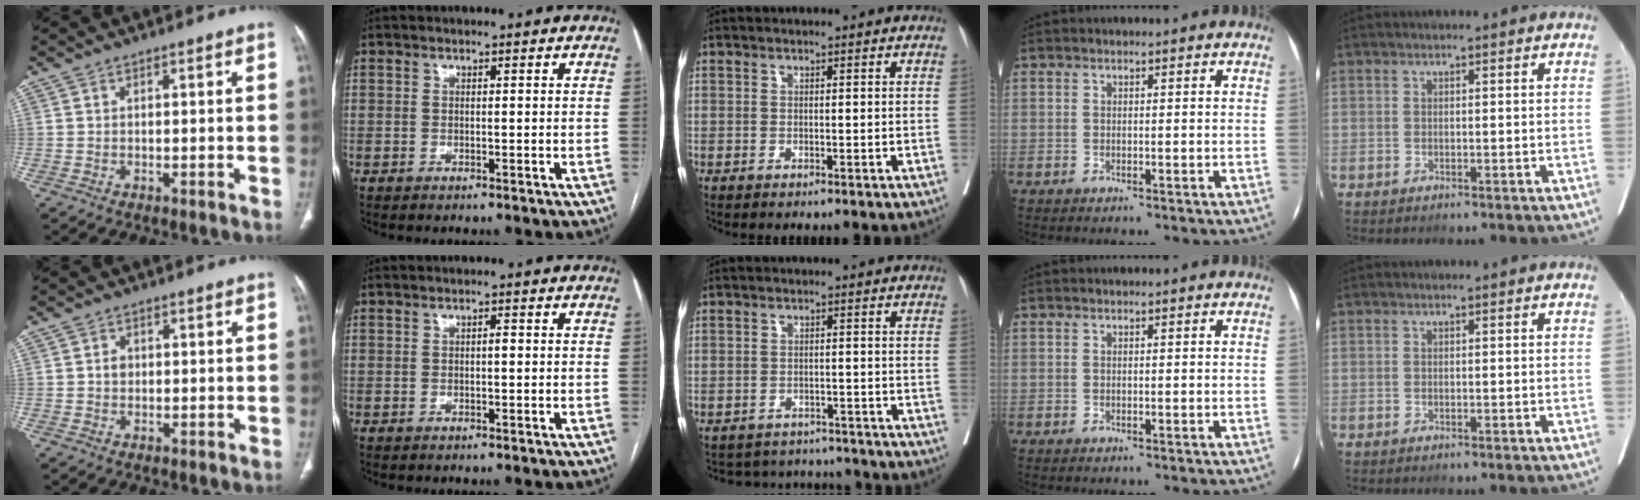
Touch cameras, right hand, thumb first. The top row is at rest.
{"thumb": {"total": 1.6, "force": [0.1, 1.4, 0.9], "torque": [-0.008, 0.004, 0.001]}, "index": {"total": 0.8, "force": [0.0, 0.2, 0.7], "torque": [-0.010, 0.002, -0.002]}, "middle": {"total": 6.8, "force": [-6.3, 2.3, -0.5], "torque": [0.013, 0.021, -0.079]}}